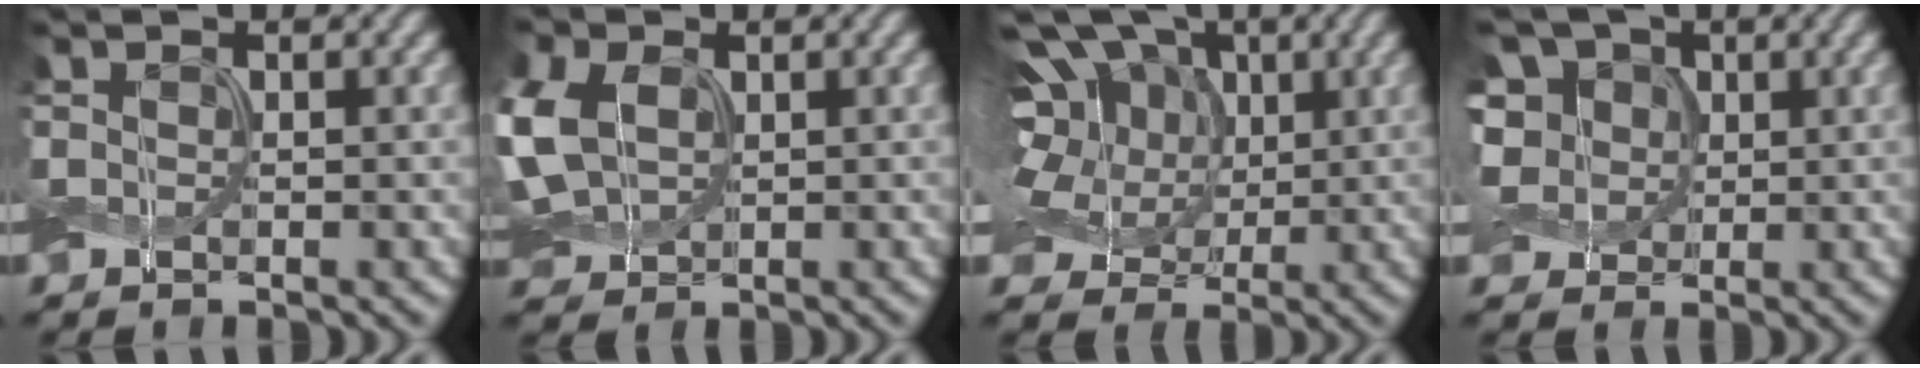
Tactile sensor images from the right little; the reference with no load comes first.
{"total": 7.9, "force": [1.2, 5.7, 5.3], "torque": [-0.152, 0.010, 0.021]}
{"total": 12.7, "force": [4.0, 9.2, 7.8], "torque": [-0.156, 0.032, 0.042]}
{"total": 6.9, "force": [1.5, 5.8, 3.5], "torque": [-0.091, 0.030, 0.011]}